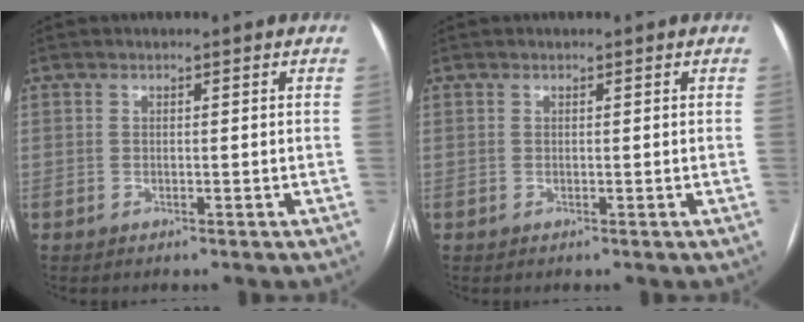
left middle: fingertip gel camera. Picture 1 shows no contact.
{"total": 0.0}